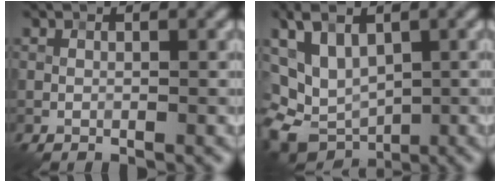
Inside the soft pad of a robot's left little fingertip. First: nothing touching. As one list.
[{"total": 7.5, "force": [0.6, 5.8, 4.7], "torque": [-0.081, -0.006, 0.032]}]